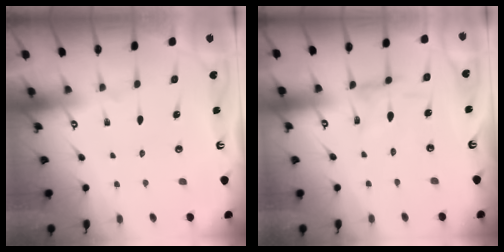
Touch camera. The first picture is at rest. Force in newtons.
{"total": 1.7, "press": 1.7, "slide": 0.2}